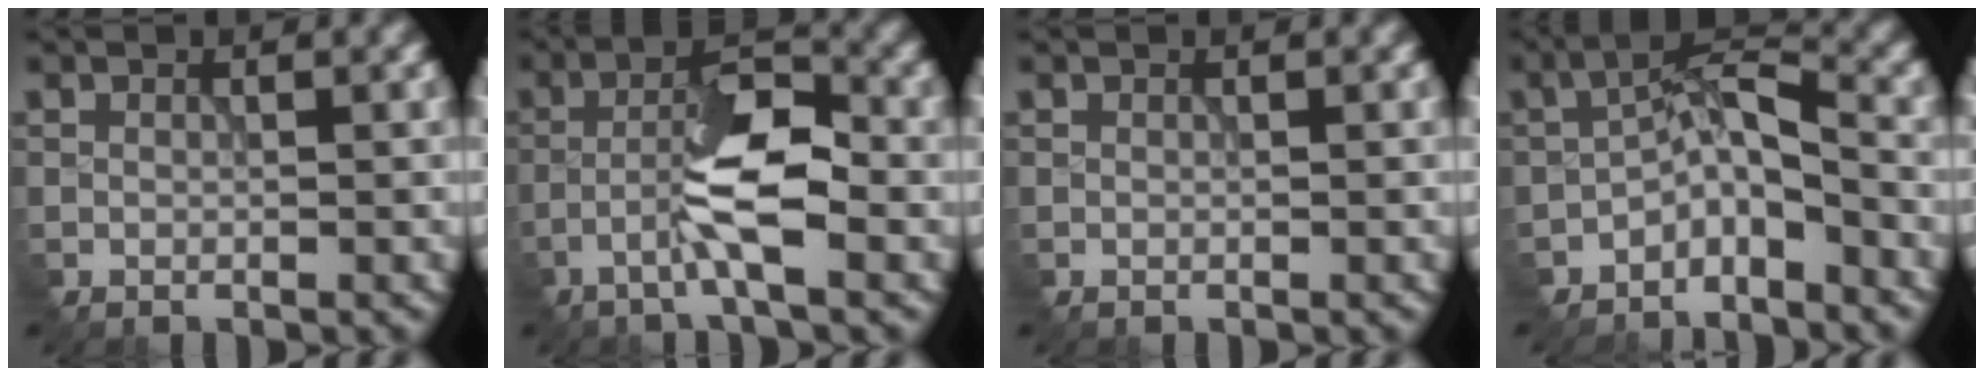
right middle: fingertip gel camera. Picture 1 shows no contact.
{"total": 5.3, "force": [-2.2, 1.0, 4.7], "torque": [-0.093, 0.015, -0.048]}
{"total": 0.0}
{"total": 3.8, "force": [-2.1, 1.5, 2.8], "torque": [-0.051, 0.019, -0.044]}